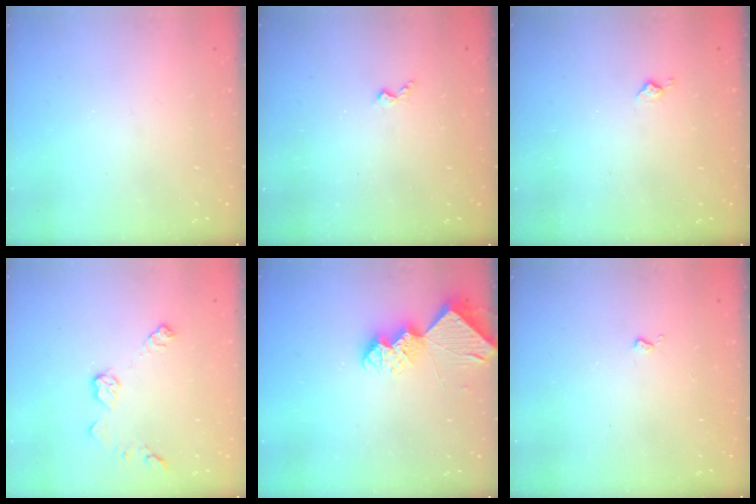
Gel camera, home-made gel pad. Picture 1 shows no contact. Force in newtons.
{"total": 3.0, "press": 3.0, "slide": 0.5}
{"total": 3.8, "press": 3.7, "slide": 0.7}
{"total": 8.7, "press": 8.7, "slide": 0.3}
{"total": 9.7, "press": 9.7, "slide": 1.0}
{"total": 2.5, "press": 2.4, "slide": 0.5}